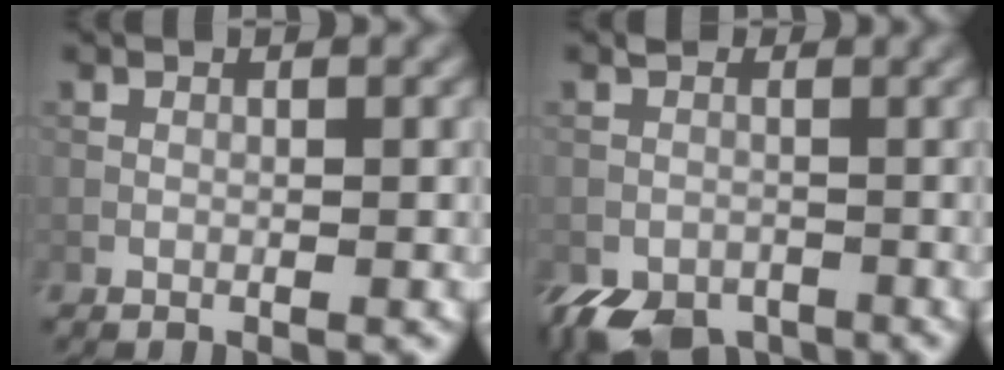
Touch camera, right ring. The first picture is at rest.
{"total": 5.8, "force": [-3.2, 4.1, 2.5], "torque": [-0.044, -0.014, -0.055]}